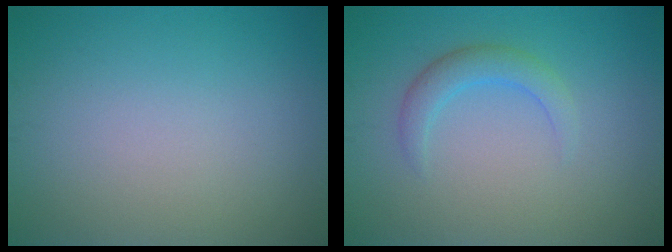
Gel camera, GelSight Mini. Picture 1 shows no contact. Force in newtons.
{"total": 2.3, "press": 2.3, "slide": 0.1}